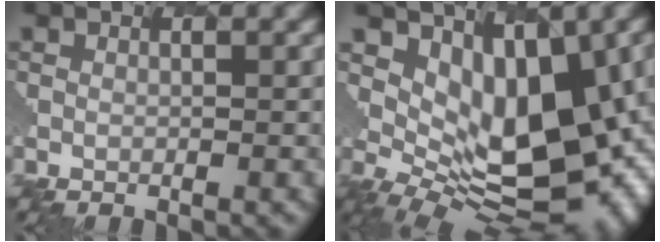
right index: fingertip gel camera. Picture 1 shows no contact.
{"total": 12.0, "force": [2.5, 6.4, 9.8], "torque": [-0.128, -0.010, 0.053]}